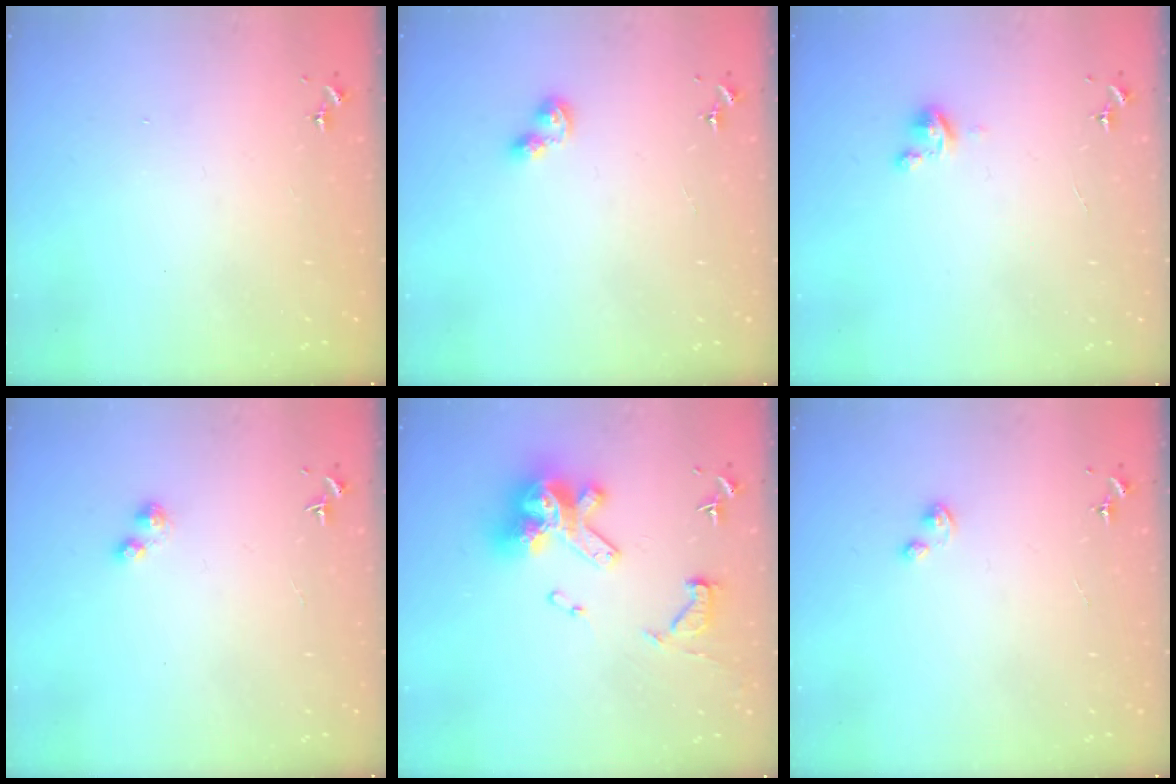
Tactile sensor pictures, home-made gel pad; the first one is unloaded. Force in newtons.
{"total": 5.7, "press": 5.6, "slide": 0.6}
{"total": 2.8, "press": 2.8, "slide": 0.3}
{"total": 2.1, "press": 2.1, "slide": 0.4}
{"total": 17.6, "press": 17.5, "slide": 1.6}
{"total": 2.1, "press": 2.0, "slide": 0.5}